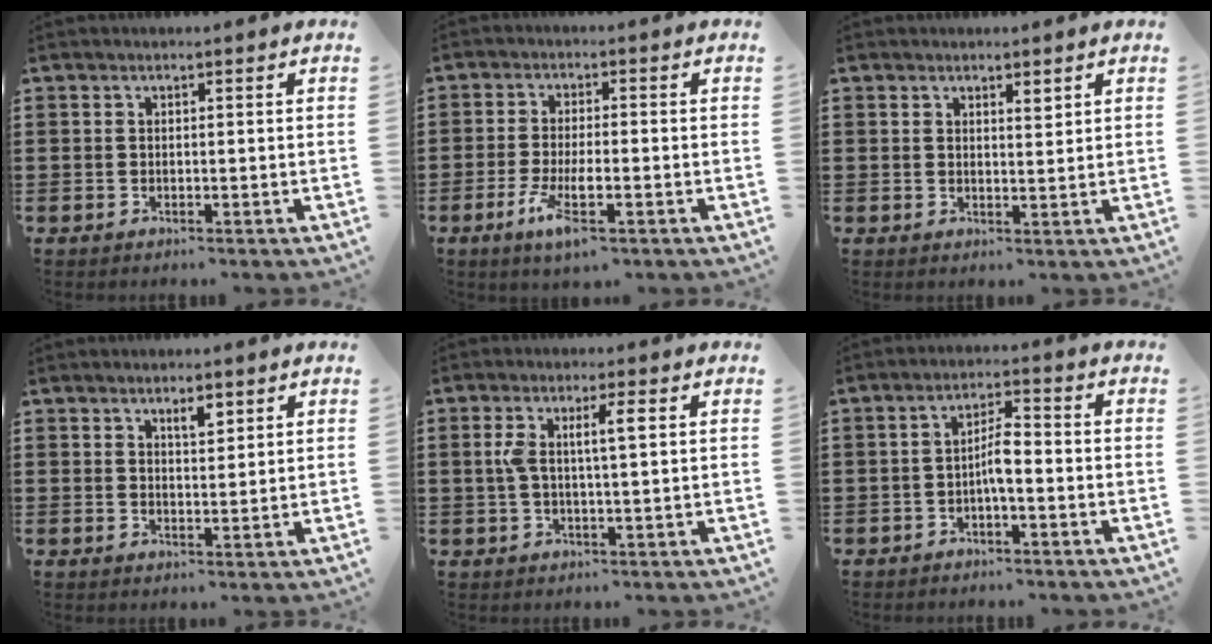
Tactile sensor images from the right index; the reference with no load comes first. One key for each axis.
{"total": 5.5, "fx": -2.6, "fy": 1.1, "fz": 4.7, "tx": -0.104, "ty": -0.011, "tz": -0.050}
{"total": 1.6, "fx": 1.2, "fy": 0.4, "fz": 0.9, "tx": -0.010, "ty": -0.003, "tz": 0.020}
{"total": 2.4, "fx": 1.6, "fy": 0.7, "fz": 1.6, "tx": -0.026, "ty": 0.000, "tz": 0.026}
{"total": 4.6, "fx": 0.8, "fy": 0.7, "fz": 4.5, "tx": -0.094, "ty": -0.002, "tz": 0.008}
{"total": 3.7, "fx": -1.1, "fy": 0.8, "fz": 3.4, "tx": -0.070, "ty": 0.003, "tz": -0.025}